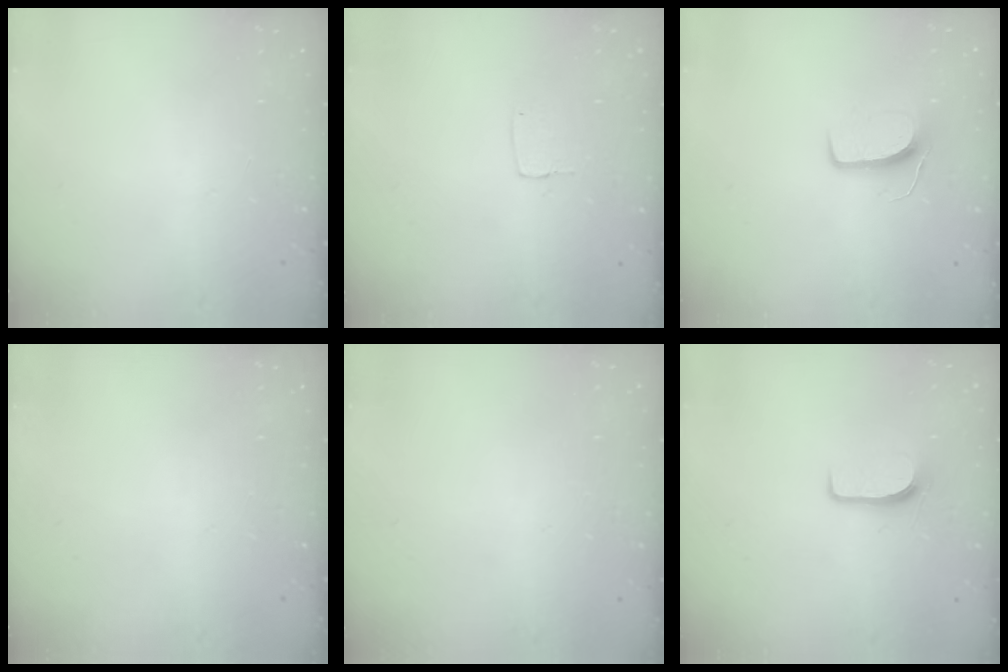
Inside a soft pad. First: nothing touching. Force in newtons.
{"total": 3.2, "press": 3.2, "slide": 0.2}
{"total": 6.7, "press": 6.7, "slide": 0.5}
{"total": 0.0}
{"total": 0.0}
{"total": 6.5, "press": 6.4, "slide": 0.6}